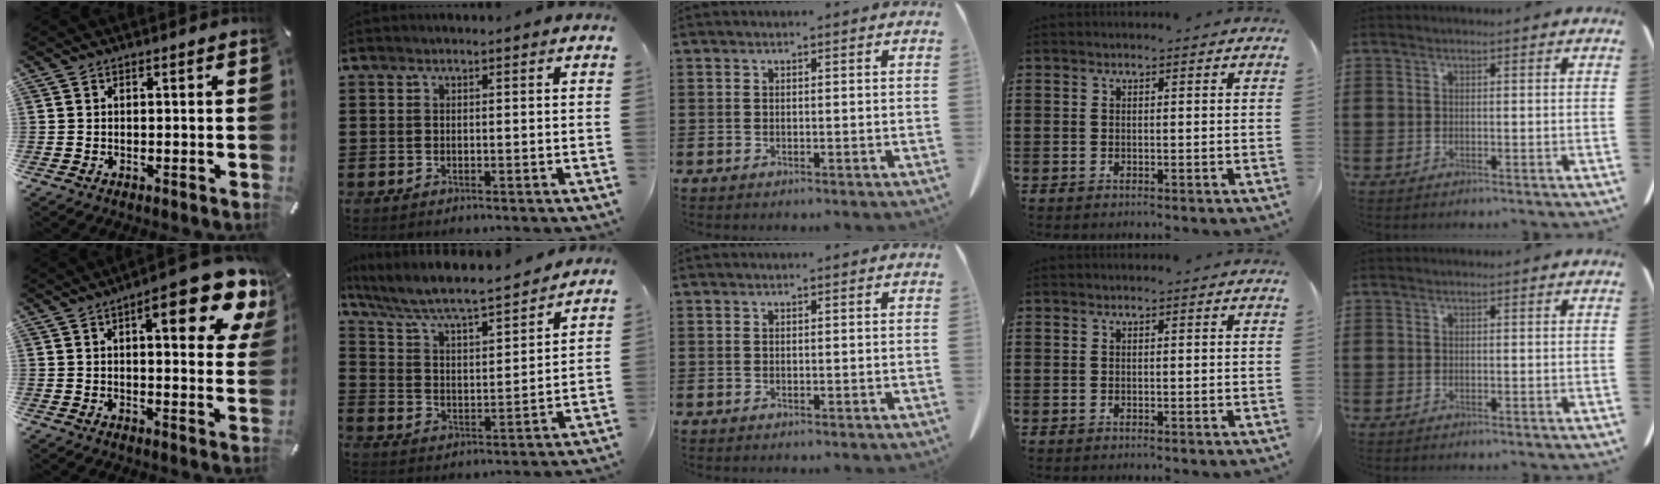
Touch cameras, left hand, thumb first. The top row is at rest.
{"thumb": {"total": 15.0, "force": [7.9, 4.2, 12.0], "torque": [-0.160, -0.043, 0.120]}, "index": {"total": 6.3, "force": [5.7, 0.5, 2.6], "torque": [-0.075, -0.038, 0.090]}}